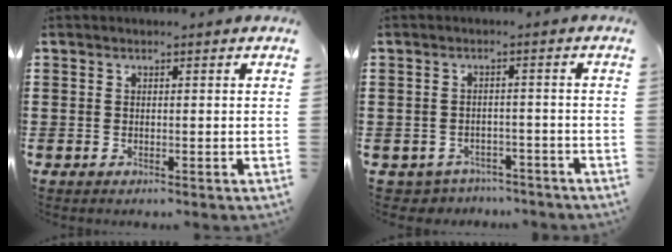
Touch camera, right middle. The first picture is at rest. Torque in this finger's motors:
{"motor_torque": [-0.10, -0.07, -0.05, -0.01]}